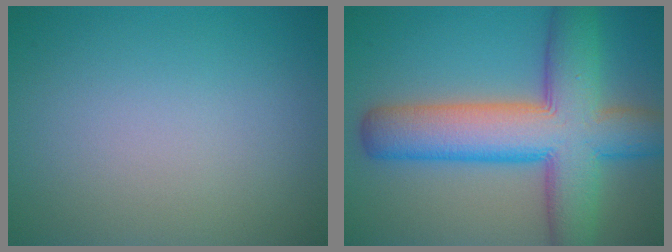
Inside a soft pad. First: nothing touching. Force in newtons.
{"total": 11.6, "press": 11.6, "slide": 0.6}